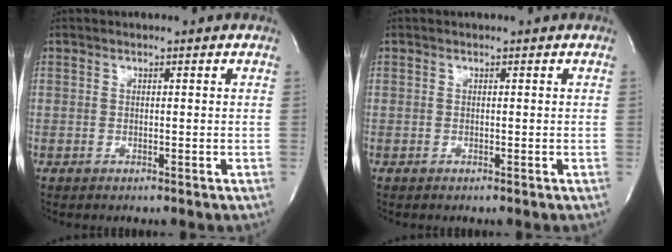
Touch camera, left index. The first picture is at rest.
{"total": 0.0}